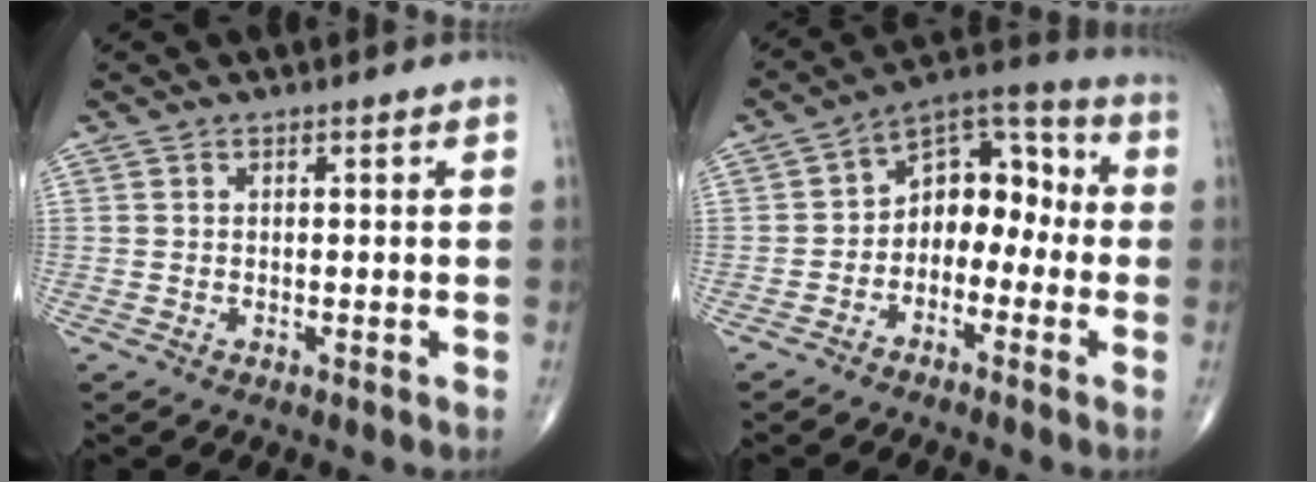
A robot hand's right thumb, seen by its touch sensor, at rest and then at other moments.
{"total": 10.7, "force": [-2.0, 7.5, 7.4], "torque": [-0.072, 0.054, -0.053]}